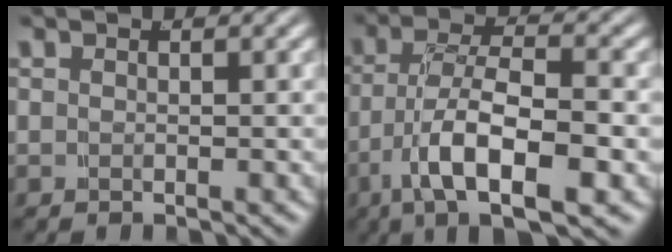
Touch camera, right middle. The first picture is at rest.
{"total": 7.0, "force": [-2.9, 2.6, 5.8], "torque": [-0.106, -0.015, -0.043]}